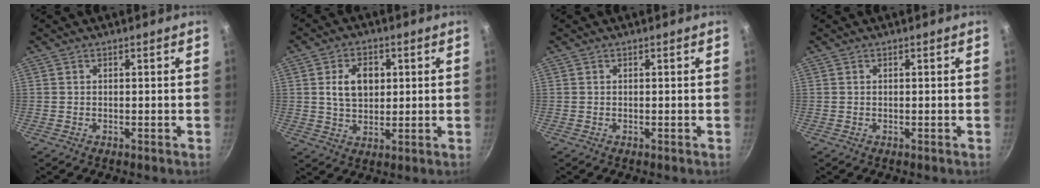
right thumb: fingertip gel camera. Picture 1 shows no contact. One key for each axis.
{"total": 8.0, "fx": 1.7, "fy": 5.4, "fz": 5.6, "tx": -0.075, "ty": -0.005, "tz": 0.032}
{"total": 0.0}
{"total": 0.0}